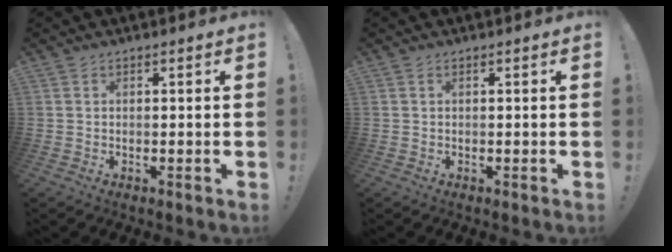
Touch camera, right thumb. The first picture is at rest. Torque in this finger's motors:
{"motor_torque": [0.00, -0.18, 0.01, -0.05, 0.07]}